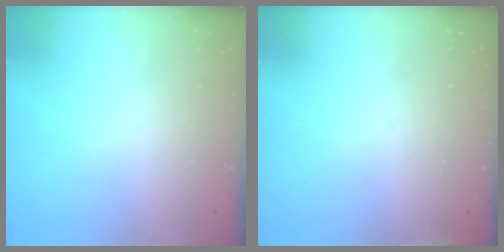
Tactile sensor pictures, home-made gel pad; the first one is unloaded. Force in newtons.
{"total": 6.3, "press": 5.9, "slide": 2.1}